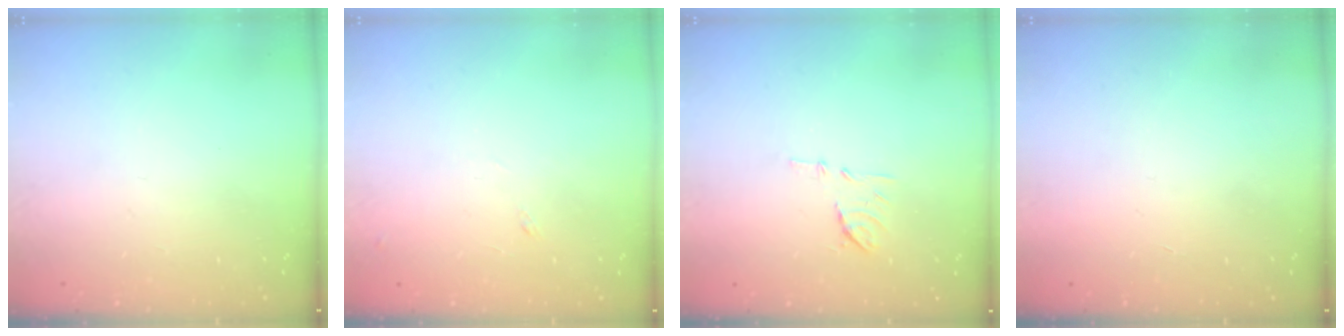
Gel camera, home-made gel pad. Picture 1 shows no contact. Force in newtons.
{"total": 5.8, "press": 5.7, "slide": 0.8}
{"total": 7.5, "press": 7.5, "slide": 0.8}
{"total": 1.5, "press": 1.5, "slide": 0.1}